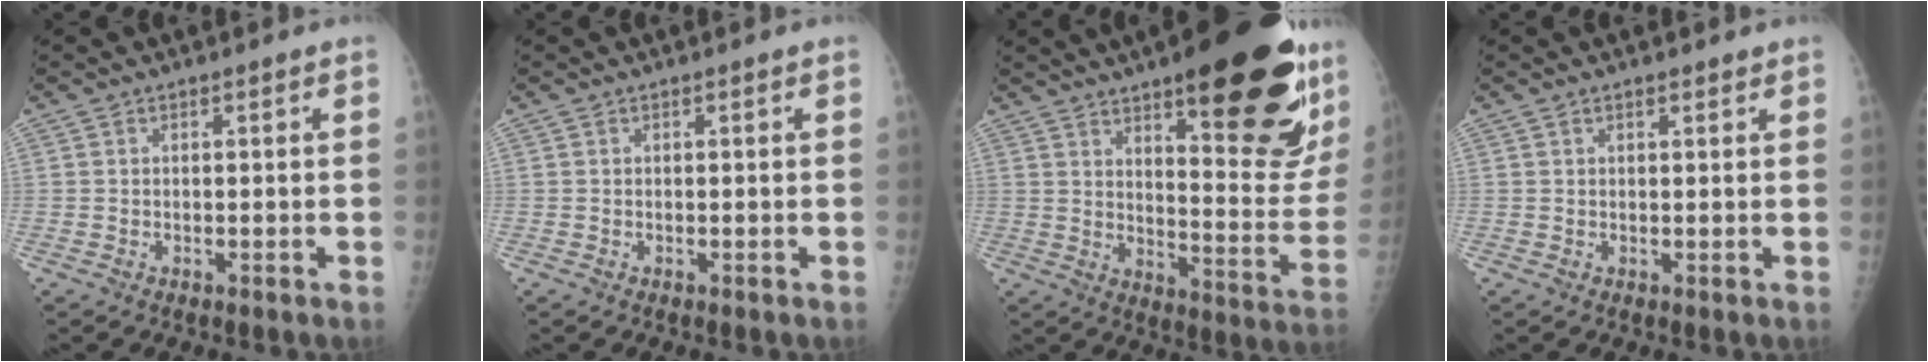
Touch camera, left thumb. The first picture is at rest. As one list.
[{"total": 0.0}, {"total": 27.7, "force": [15.5, 7.6, 21.7], "torque": [-0.237, -0.069, 0.219]}, {"total": 1.1, "force": [0.8, 0.3, 0.6], "torque": [-0.008, -0.004, 0.013]}]